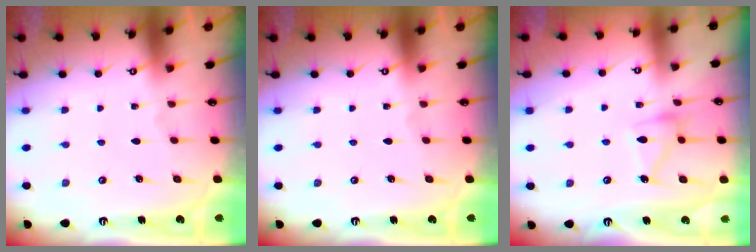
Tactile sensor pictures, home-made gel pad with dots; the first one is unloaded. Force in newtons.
{"total": 0.0}
{"total": 12.3, "press": 12.3, "slide": 0.7}